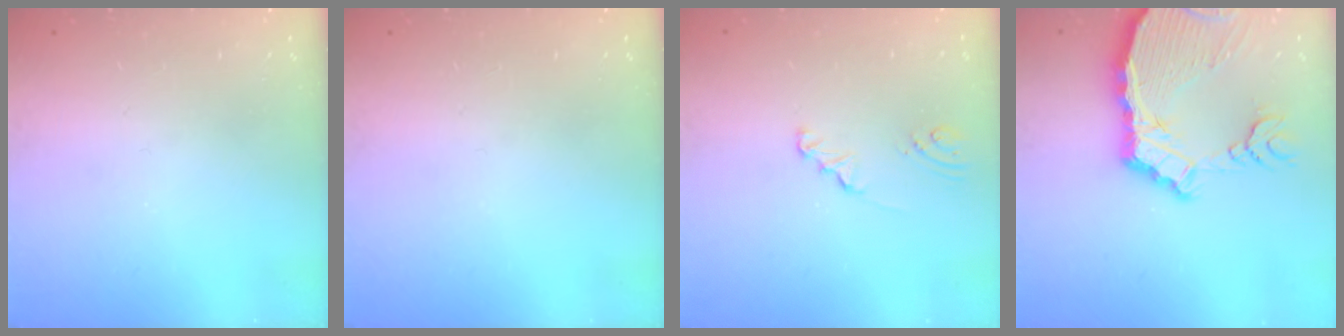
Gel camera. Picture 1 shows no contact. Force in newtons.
{"total": 0.0}
{"total": 1.7, "press": 1.7, "slide": 0.2}
{"total": 14.1, "press": 13.9, "slide": 1.7}